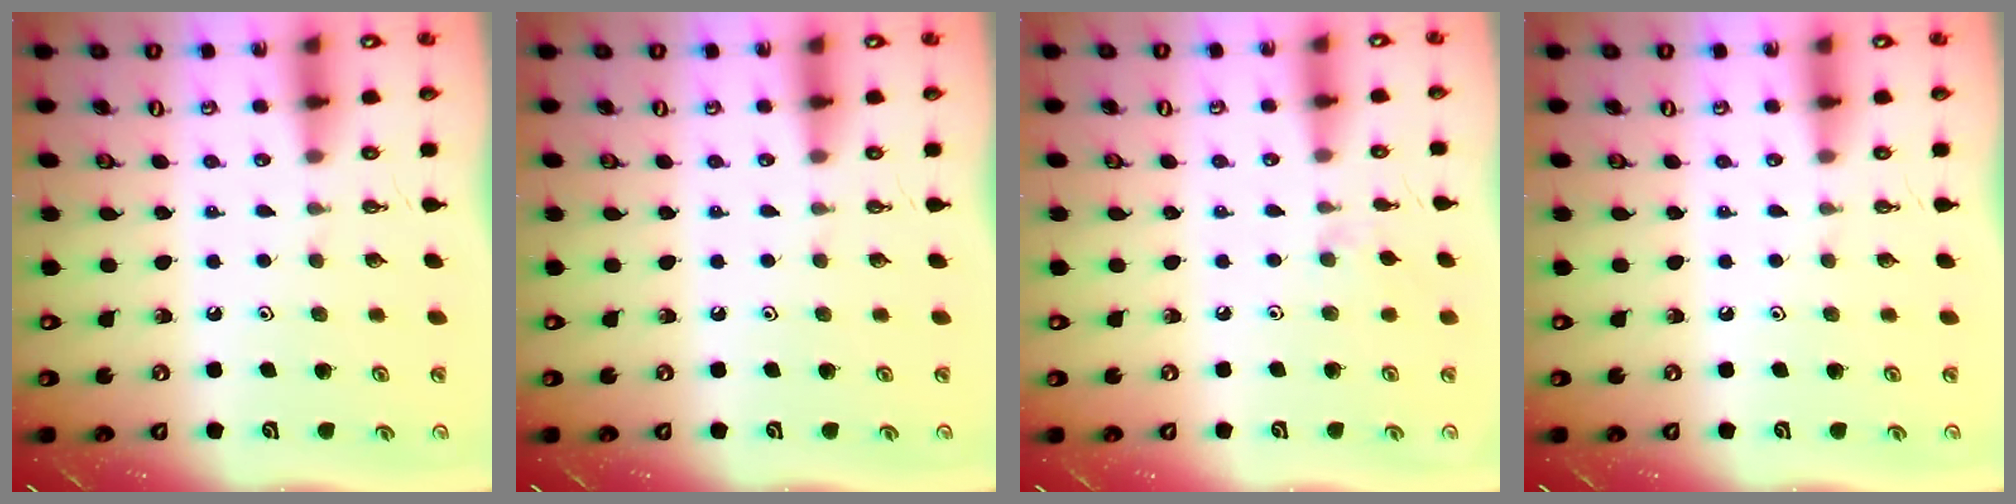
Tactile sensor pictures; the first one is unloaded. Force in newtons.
{"total": 0.0}
{"total": 2.9, "press": 2.9, "slide": 0.5}
{"total": 0.0}